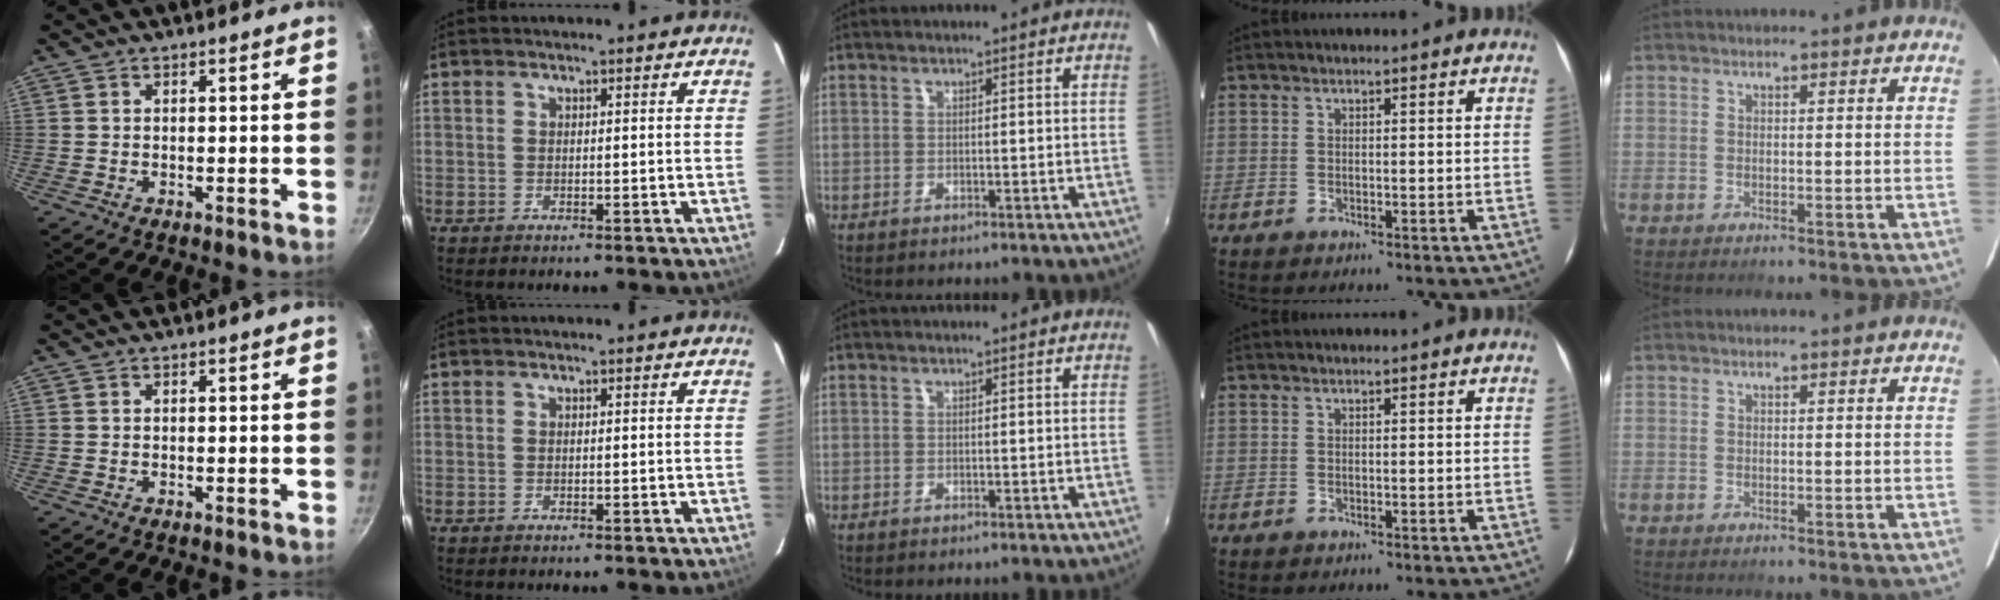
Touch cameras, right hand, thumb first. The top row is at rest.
{}